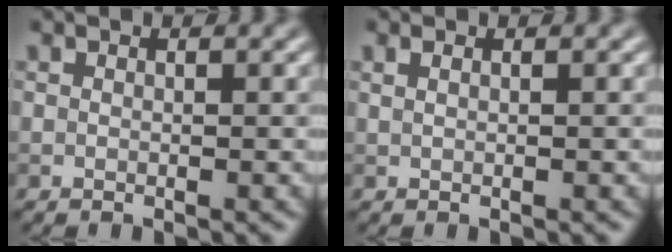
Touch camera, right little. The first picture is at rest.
{"total": 0.9, "force": [0.6, 0.4, 0.7], "torque": [-0.012, -0.001, 0.005]}